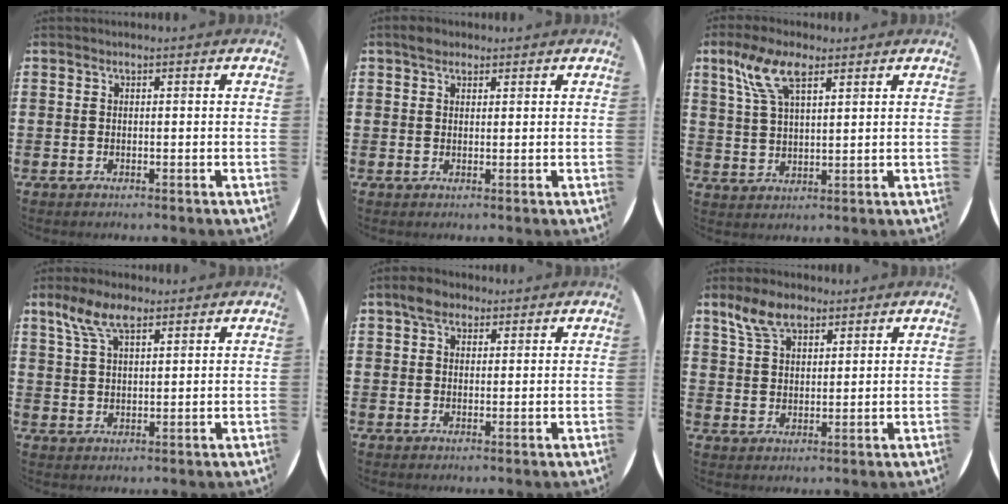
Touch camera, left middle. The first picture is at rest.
{"total": 1.8, "force": [1.5, 0.9, 0.4], "torque": [-0.003, 0.003, 0.027]}
{"total": 7.0, "force": [4.2, 2.6, 4.9], "torque": [-0.109, 0.007, 0.075]}
{"total": 6.2, "force": [3.9, 2.6, 4.0], "torque": [-0.081, 0.002, 0.069]}
{"total": 3.1, "force": [2.3, 1.8, 1.1], "torque": [-0.018, 0.008, 0.041]}
{"total": 6.0, "force": [4.2, 3.1, 3.0], "torque": [-0.062, 0.002, 0.078]}